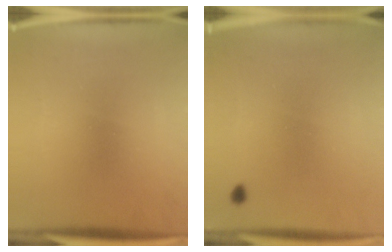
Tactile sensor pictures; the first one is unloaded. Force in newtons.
{"total": 0.8}